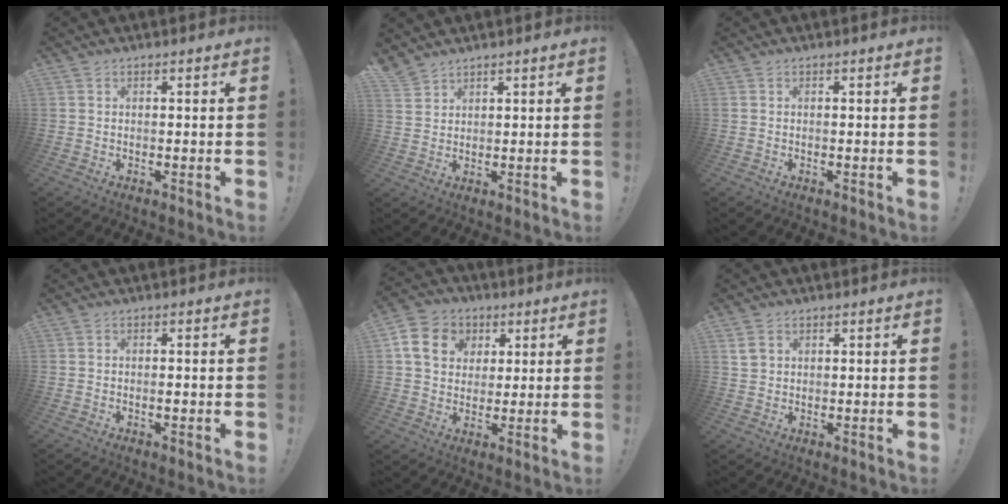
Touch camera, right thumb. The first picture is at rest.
{"total": 3.2, "force": [3.0, 1.0, 0.5], "torque": [-0.017, -0.019, 0.060]}
{"total": 0.0}
{"total": 0.8, "force": [-0.4, 0.2, 0.6], "torque": [-0.007, -0.001, -0.008]}
{"total": 12.1, "force": [4.0, 10.1, 5.4], "torque": [-0.083, -0.004, 0.084]}
{"total": 3.4, "force": [1.7, 2.6, 1.4], "torque": [-0.024, 0.001, 0.033]}